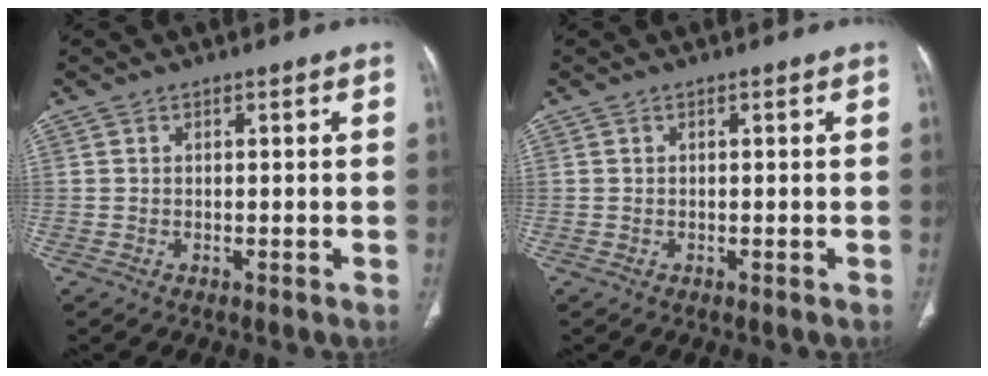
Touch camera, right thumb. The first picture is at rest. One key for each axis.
{"total": 0.0}